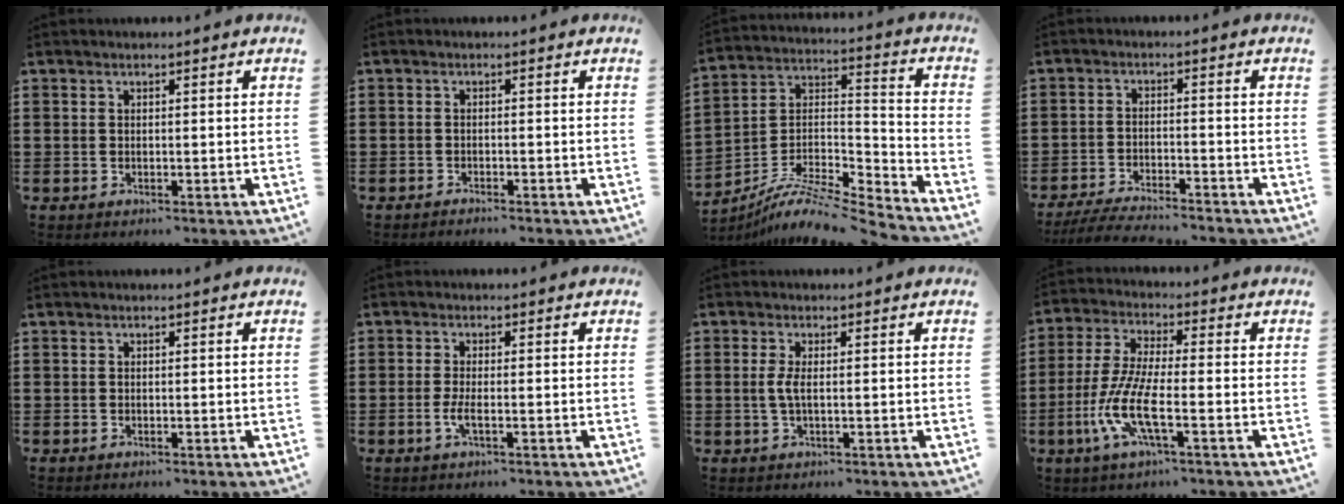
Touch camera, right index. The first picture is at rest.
{"total": 0.9, "force": [-0.9, 0.0, 0.0], "torque": [-0.002, 0.001, -0.019]}
{"total": 8.5, "force": [-7.4, 1.8, 3.9], "torque": [-0.081, 0.006, -0.152]}
{"total": 4.4, "force": [-4.2, 0.1, 1.2], "torque": [-0.026, -0.004, -0.085]}
{"total": 0.0}
{"total": 2.4, "force": [-0.8, 0.3, 2.2], "torque": [-0.053, -0.008, -0.019]}
{"total": 2.5, "force": [0.0, 0.6, 2.4], "torque": [-0.061, -0.006, -0.007]}
{"total": 9.1, "force": [-3.7, 2.0, 8.1], "torque": [-0.196, -0.019, -0.079]}